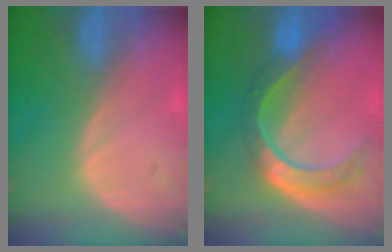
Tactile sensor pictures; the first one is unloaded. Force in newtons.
{"total": 8.8, "press": 7.4, "slide": 4.7}